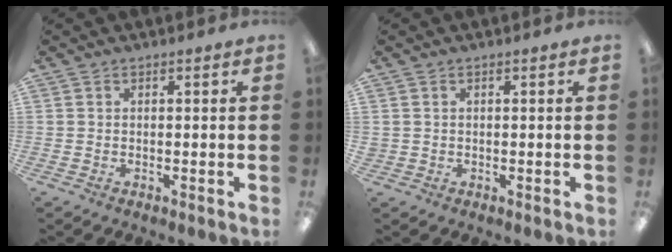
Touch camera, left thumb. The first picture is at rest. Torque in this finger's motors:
{"motor_torque": [-0.14, 0.05, -0.16, 0.07, 0.00]}